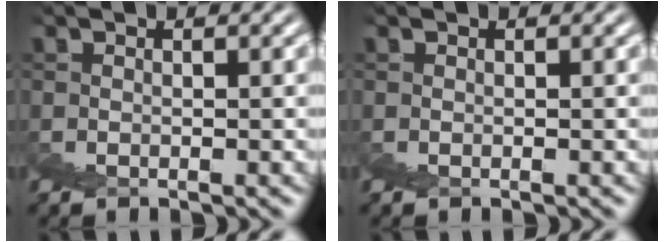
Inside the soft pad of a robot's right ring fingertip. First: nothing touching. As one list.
[{"total": 0.0}]